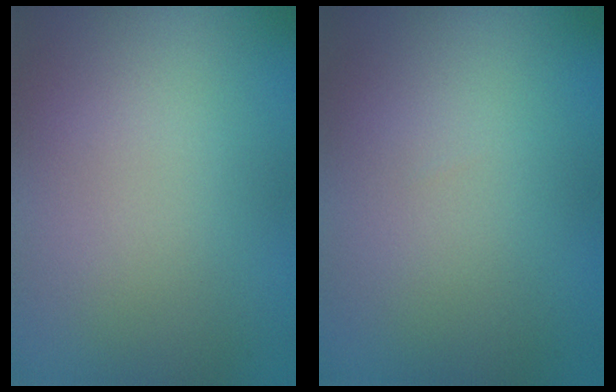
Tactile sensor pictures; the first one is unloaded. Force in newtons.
{"total": 0.0}